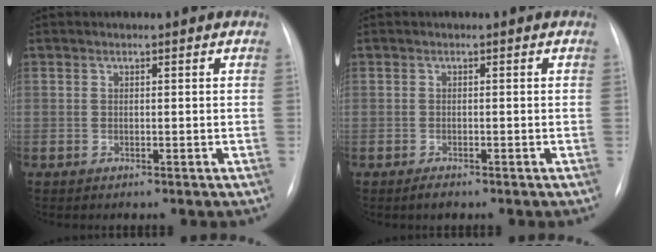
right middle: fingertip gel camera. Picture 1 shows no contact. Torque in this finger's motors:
{"motor_torque": [-0.05, 0.01, -0.02, 0.00]}